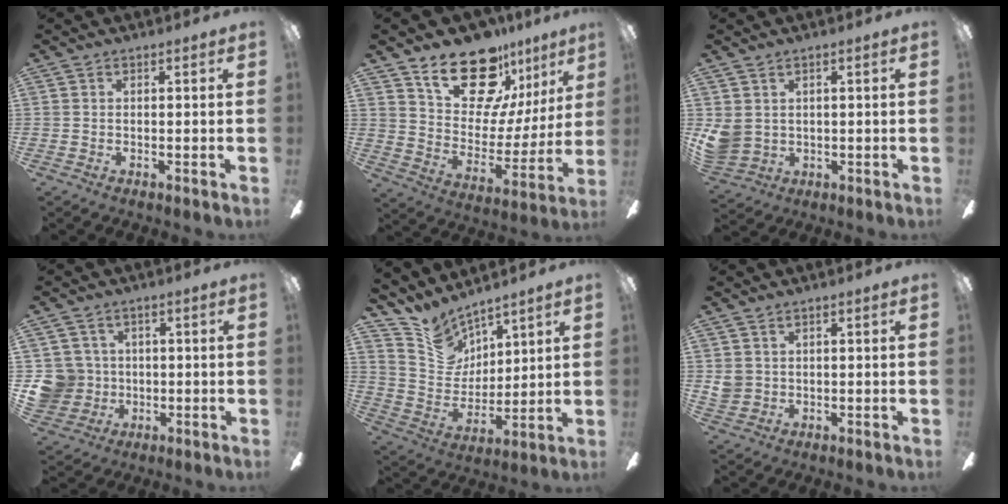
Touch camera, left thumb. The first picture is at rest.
{"total": 19.7, "force": [14.8, 9.7, 8.8], "torque": [-0.139, -0.108, 0.264]}
{"total": 5.1, "force": [1.2, 4.5, 2.1], "torque": [-0.053, 0.001, 0.027]}
{"total": 8.0, "force": [0.1, 7.9, 1.5], "torque": [-0.061, 0.007, 0.007]}
{"total": 11.0, "force": [9.5, 5.4, 1.2], "torque": [-0.061, -0.070, 0.190]}
{"total": 3.2, "force": [1.1, 2.9, 0.8], "torque": [-0.014, 0.004, 0.022]}